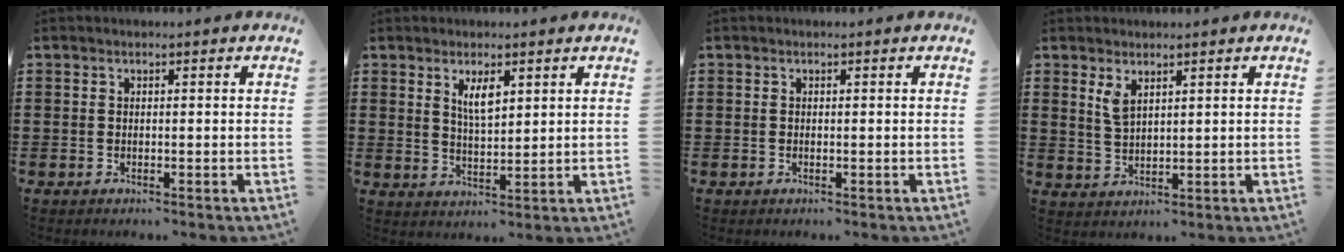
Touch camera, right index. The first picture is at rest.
{"total": 3.8, "force": [2.1, 1.4, 2.9], "torque": [-0.063, 0.004, 0.036]}
{"total": 0.0}
{"total": 2.9, "force": [1.7, 1.2, 2.0], "torque": [-0.045, 0.003, 0.030]}